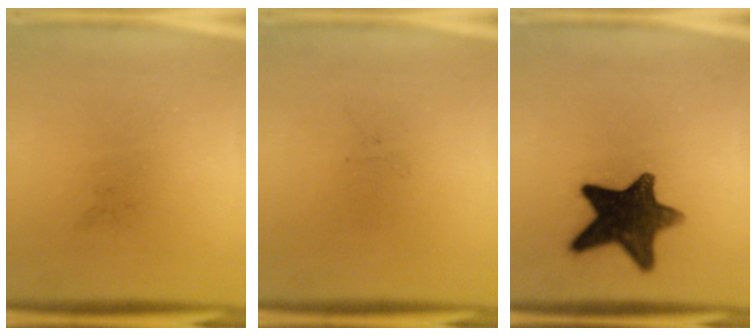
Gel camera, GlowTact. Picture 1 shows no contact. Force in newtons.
{"total": 0.0}
{"total": 13.4}